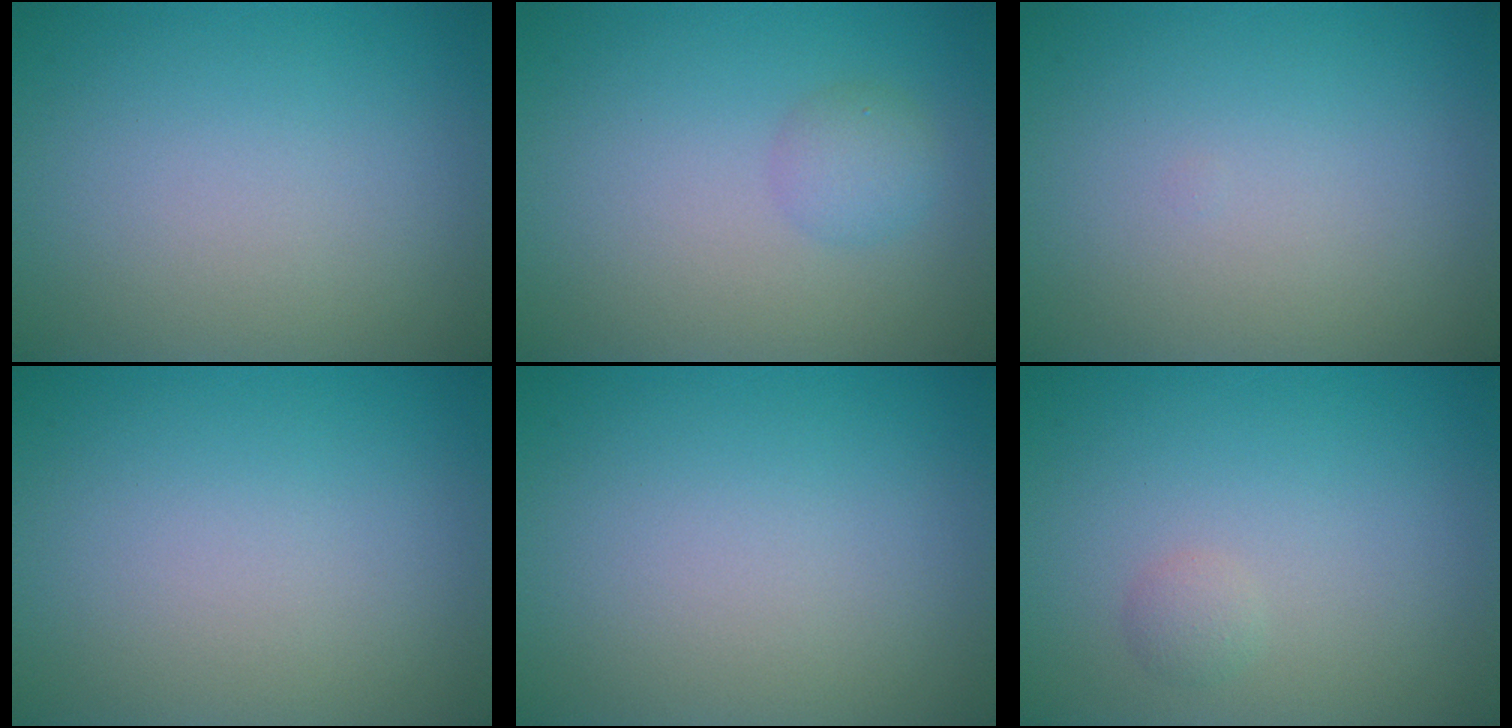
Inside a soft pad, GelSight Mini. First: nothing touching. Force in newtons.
{"total": 1.7, "press": 1.7, "slide": 0.0}
{"total": 0.0}
{"total": 0.0}
{"total": 0.0}
{"total": 0.8, "press": 0.8, "slide": 0.0}